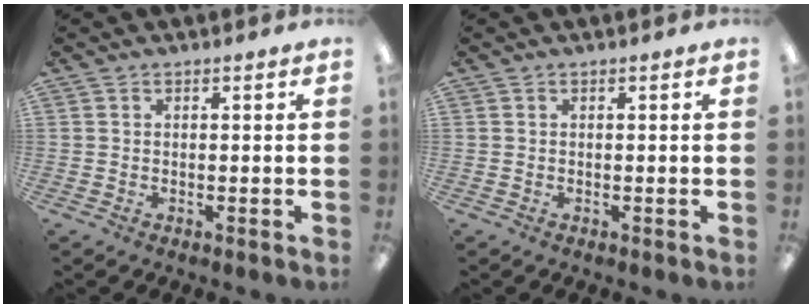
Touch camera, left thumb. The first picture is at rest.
{"total": 0.0}